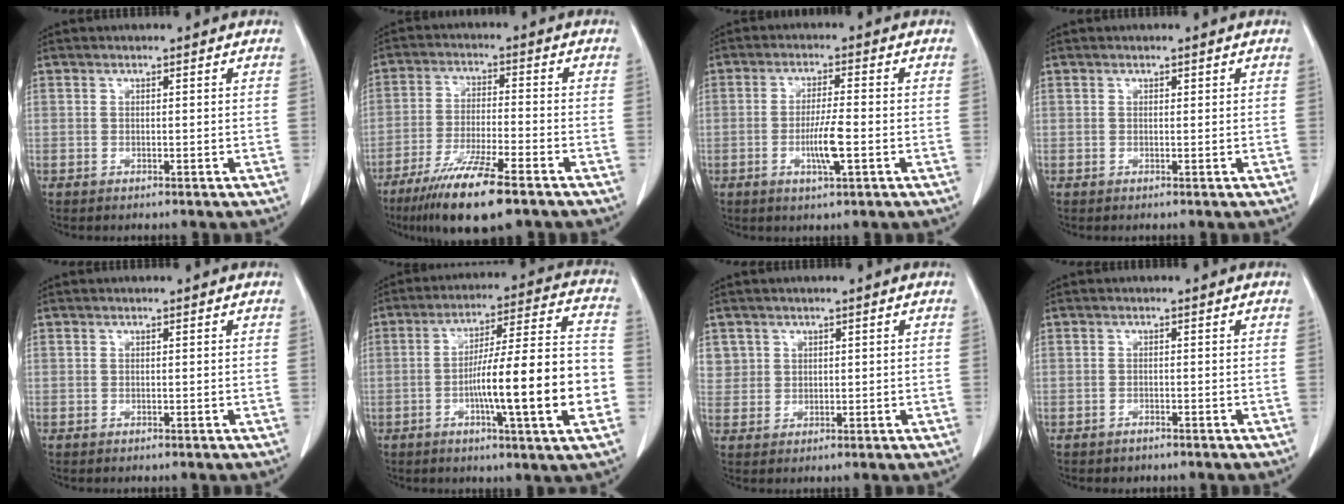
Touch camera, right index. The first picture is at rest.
{"total": 11.8, "force": [-7.9, 1.0, 8.8], "torque": [-0.159, -0.032, -0.136]}
{"total": 5.5, "force": [-1.5, 0.4, 5.3], "torque": [-0.100, -0.008, -0.027]}
{"total": 0.0}
{"total": 0.0}
{"total": 17.7, "force": [-4.1, 0.7, 17.2], "torque": [-0.261, 0.011, -0.063]}
{"total": 3.1, "force": [1.5, 2.7, 0.0], "torque": [0.017, 0.003, 0.026]}
{"total": 0.9, "force": [-0.7, 0.5, 0.1], "torque": [-0.005, 0.002, -0.012]}